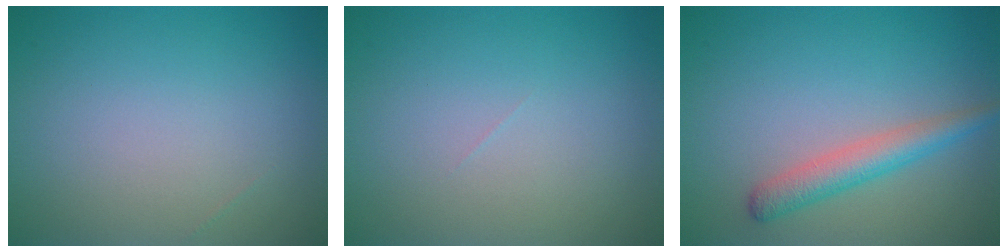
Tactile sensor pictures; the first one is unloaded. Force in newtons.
{"total": 0.0}
{"total": 3.0, "press": 3.0, "slide": 0.2}